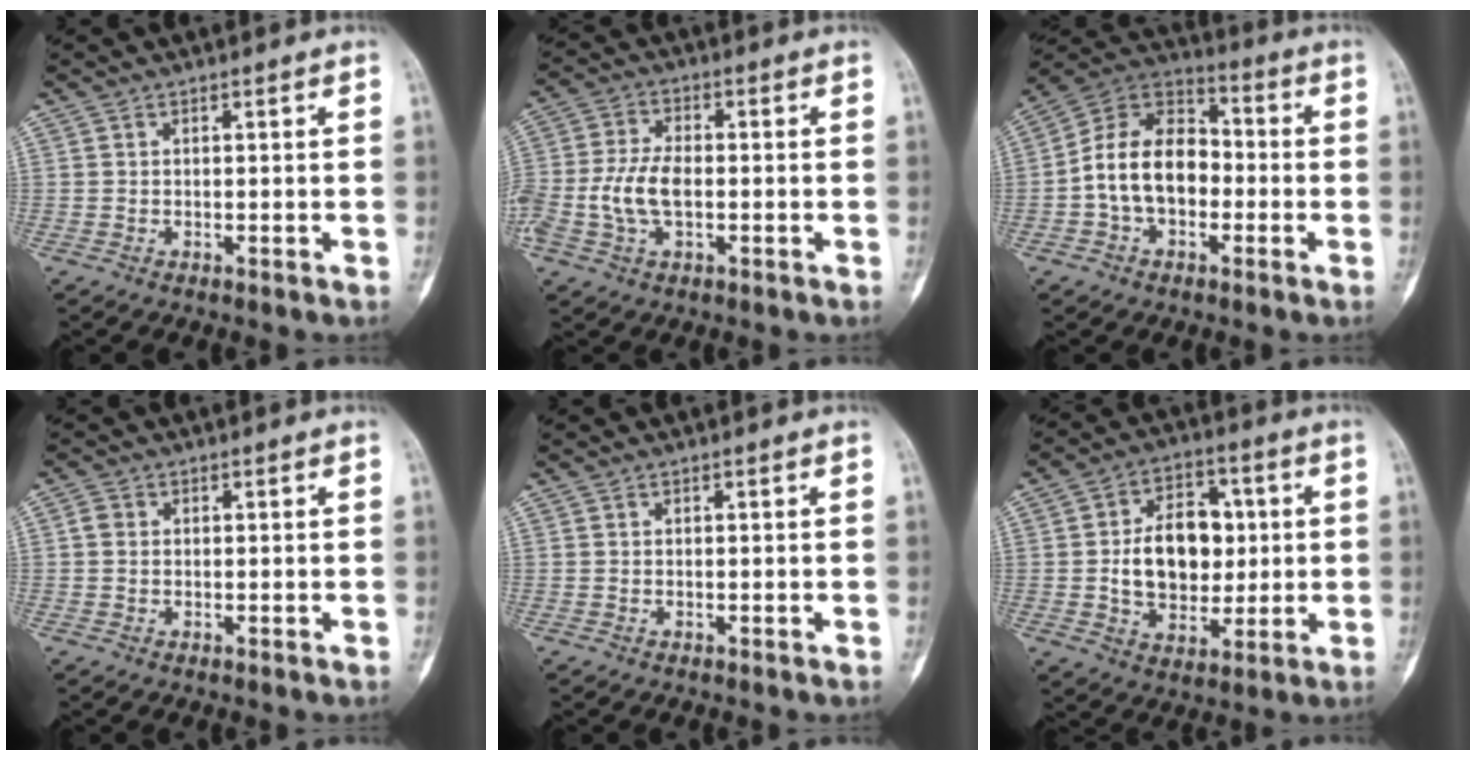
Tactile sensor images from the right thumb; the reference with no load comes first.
{"total": 8.4, "force": [-1.4, 4.8, 6.8], "torque": [-0.147, 0.015, -0.030]}
{"total": 14.3, "force": [-2.1, 9.9, 10.1], "torque": [-0.157, 0.043, -0.047]}
{"total": 1.8, "force": [0.2, 1.6, 0.9], "torque": [-0.011, 0.003, 0.002]}
{"total": 0.0}
{"total": 14.6, "force": [0.7, 10.3, 10.4], "torque": [-0.124, 0.012, 0.018]}